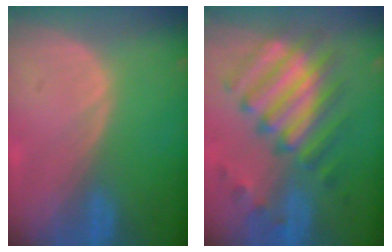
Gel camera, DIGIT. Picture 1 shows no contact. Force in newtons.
{"total": 9.9, "press": 9.7, "slide": 2.2}